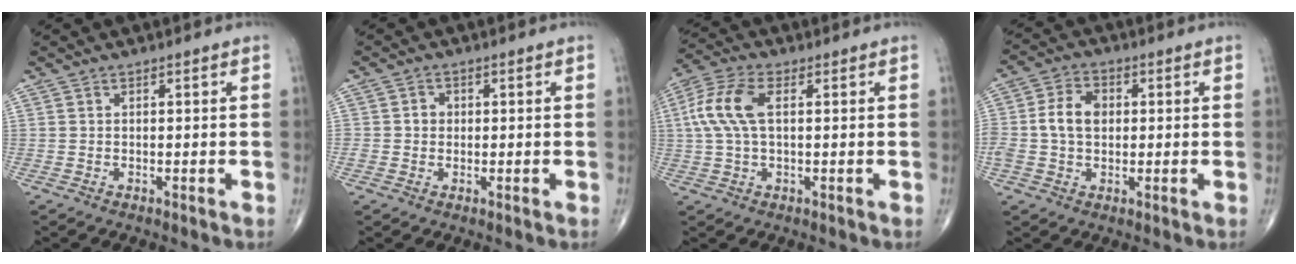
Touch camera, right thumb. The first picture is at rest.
{"total": 2.3, "force": [0.0, 2.1, 0.8], "torque": [0.001, 0.006, -0.002]}
{"total": 9.4, "force": [1.6, 4.7, 8.0], "torque": [-0.190, 0.023, 0.027]}
{"total": 7.7, "force": [0.3, 5.6, 5.3], "torque": [-0.100, 0.018, 0.003]}